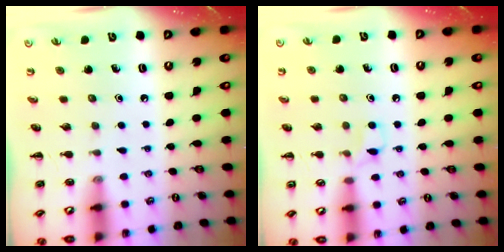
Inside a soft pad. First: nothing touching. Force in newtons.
{"total": 3.7, "press": 3.5, "slide": 1.2}